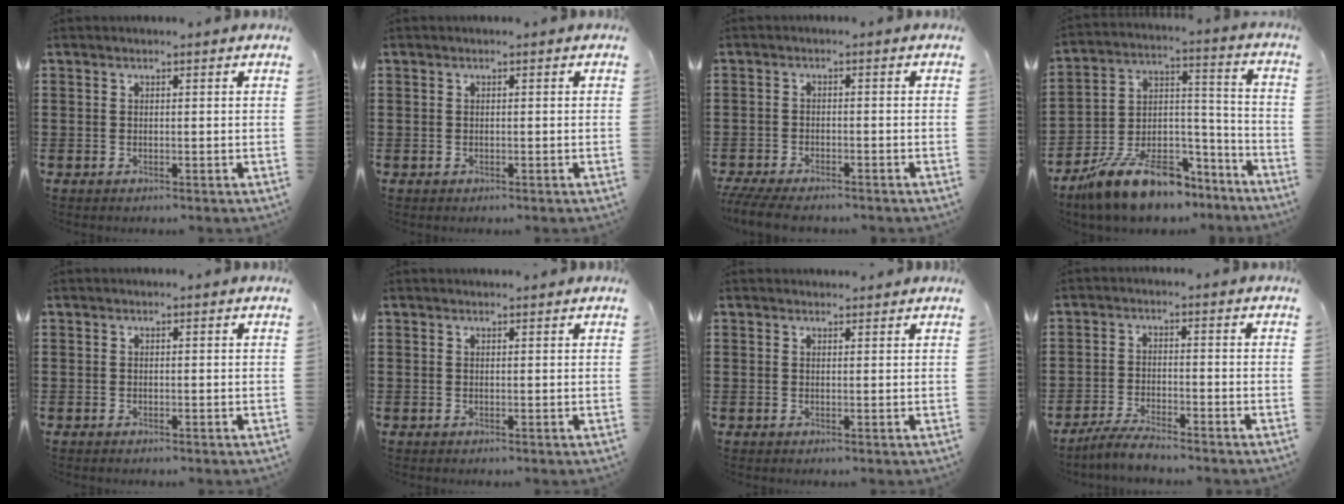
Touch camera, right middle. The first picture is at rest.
{"total": 0.0}
{"total": 3.3, "force": [-3.1, 0.3, 1.1], "torque": [-0.032, -0.006, -0.066]}
{"total": 12.3, "force": [-10.0, 4.6, 5.6], "torque": [-0.116, 0.035, -0.187]}
{"total": 0.0}
{"total": 0.5, "force": [0.5, -0.1, 0.0], "torque": [-0.002, 0.000, 0.010]}
{"total": 1.1, "force": [1.1, 0.1, -0.1], "torque": [0.000, 0.000, 0.021]}
{"total": 3.6, "force": [-3.3, 0.2, 1.4], "torque": [-0.031, 0.001, -0.068]}